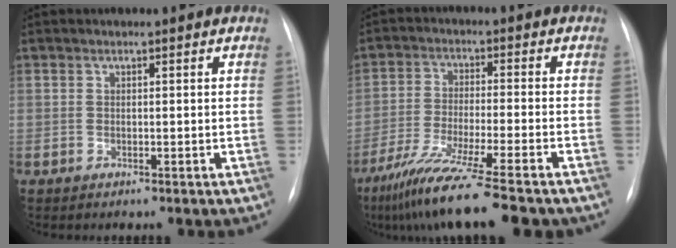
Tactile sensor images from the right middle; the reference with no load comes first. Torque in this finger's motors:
{"motor_torque": [1.10, -1.04, 0.28, 0.19]}